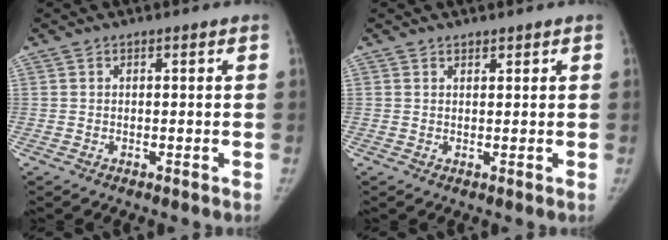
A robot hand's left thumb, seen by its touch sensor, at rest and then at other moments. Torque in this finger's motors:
{"motor_torque": [-0.24, -0.09, -0.07, -0.02, -0.03]}